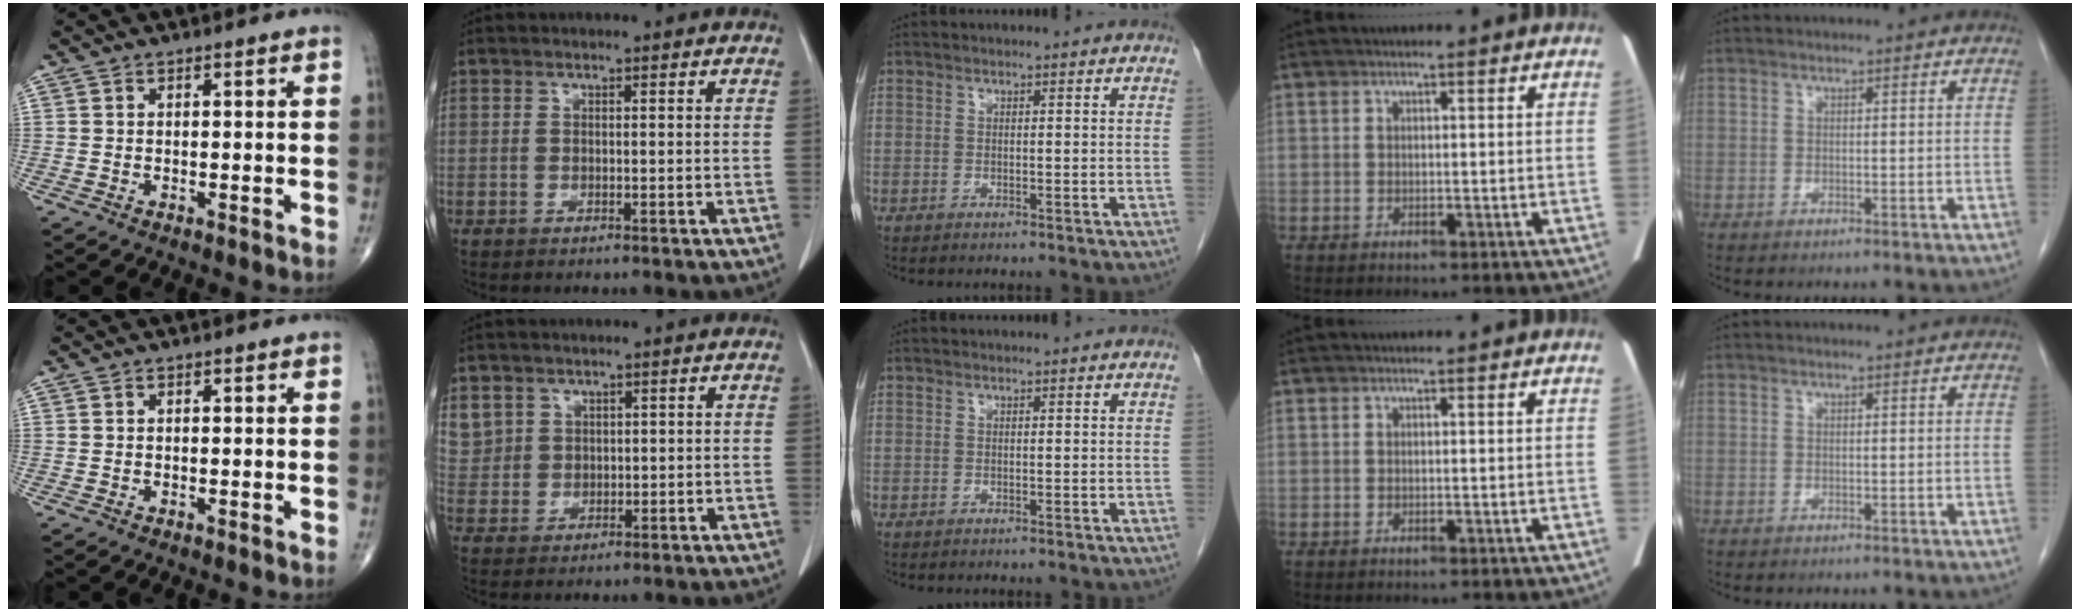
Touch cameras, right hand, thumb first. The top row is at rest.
{"index": {"total": 5.7, "force": [2.8, 5.0, 0.2], "torque": [0.000, 0.012, 0.062]}}